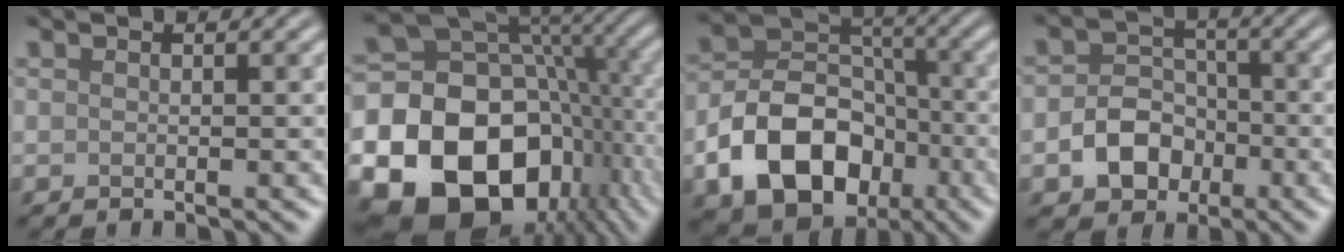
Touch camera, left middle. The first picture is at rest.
{"total": 22.0, "force": [-6.5, 17.1, 12.2], "torque": [-0.230, -0.036, -0.113]}
{"total": 10.5, "force": [-4.1, 7.4, 6.2], "torque": [-0.111, -0.002, -0.078]}
{"total": 4.6, "force": [-1.7, 3.6, 2.3], "torque": [-0.033, 0.000, -0.031]}